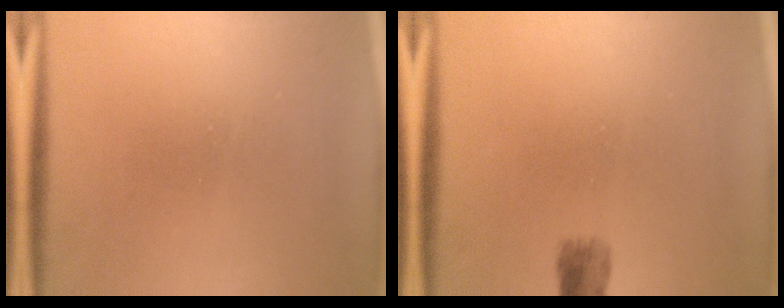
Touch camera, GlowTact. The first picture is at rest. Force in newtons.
{"total": 1.3}